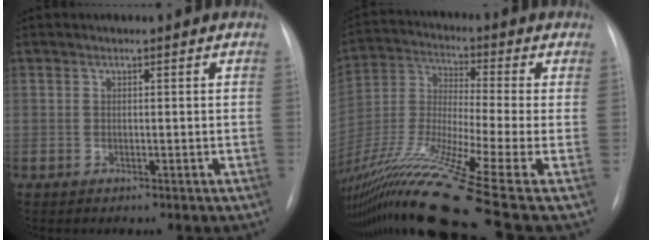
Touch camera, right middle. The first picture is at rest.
{"total": 21.2, "force": [-13.5, -1.2, 16.2], "torque": [-0.327, -0.036, -0.252]}